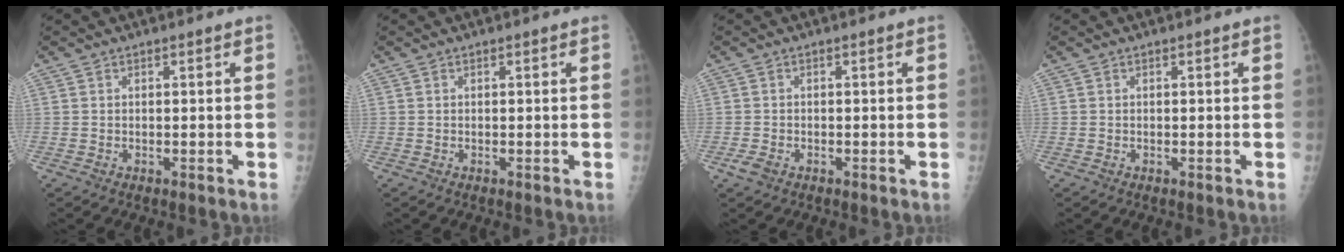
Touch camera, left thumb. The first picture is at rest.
{"total": 0.0}
{"total": 2.1, "force": [-1.0, 1.4, 1.1], "torque": [-0.022, 0.000, -0.019]}
{"total": 0.0}